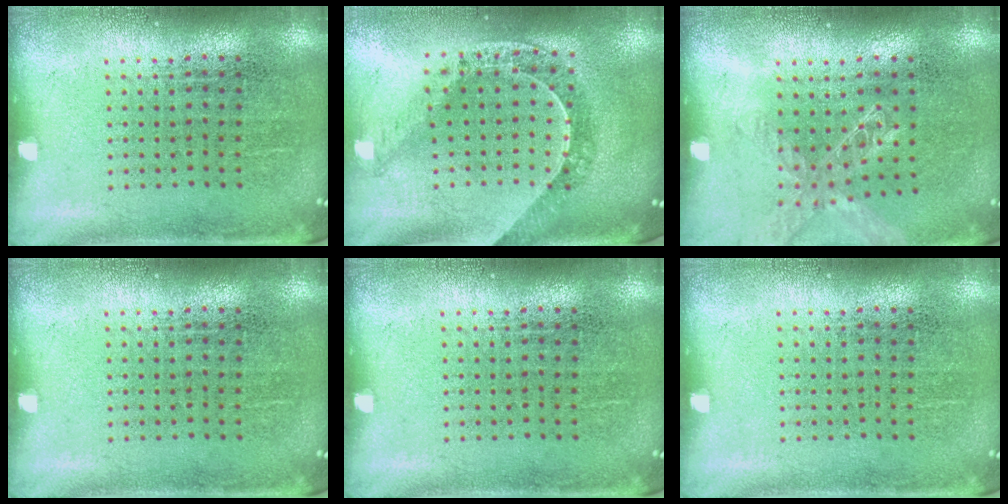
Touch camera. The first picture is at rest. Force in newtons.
{"total": 1.0, "press": 0.9, "slide": 0.2}
{"total": 1.4, "press": 1.4, "slide": 0.1}
{"total": 0.0}
{"total": 0.0}
{"total": 0.0}